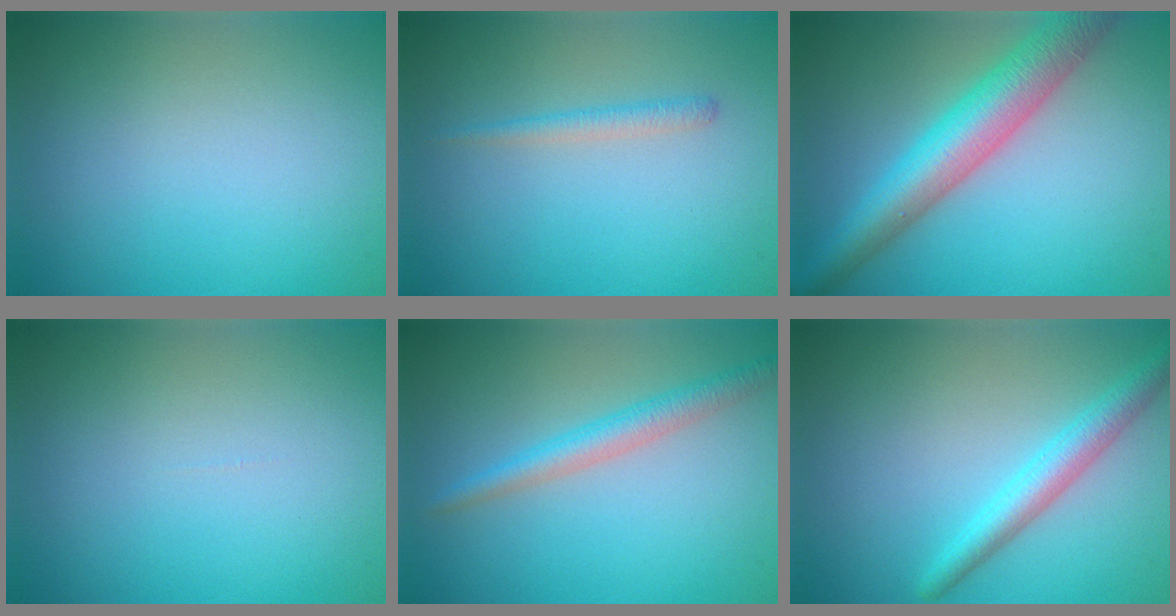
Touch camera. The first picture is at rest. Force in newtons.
{"total": 1.3, "press": 1.3, "slide": 0.0}
{"total": 7.5, "press": 7.5, "slide": 0.1}
{"total": 0.0}
{"total": 2.8, "press": 2.8, "slide": 0.1}
{"total": 3.1, "press": 3.1, "slide": 0.1}